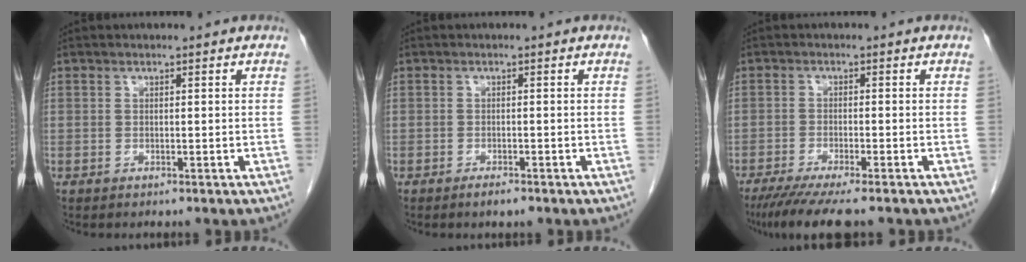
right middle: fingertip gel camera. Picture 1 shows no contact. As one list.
[{"total": 1.5, "force": [-1.1, 0.2, 1.0], "torque": [-0.021, -0.004, -0.015]}, {"total": 8.4, "force": [-6.7, 0.4, 5.2], "torque": [-0.079, -0.022, -0.106]}]